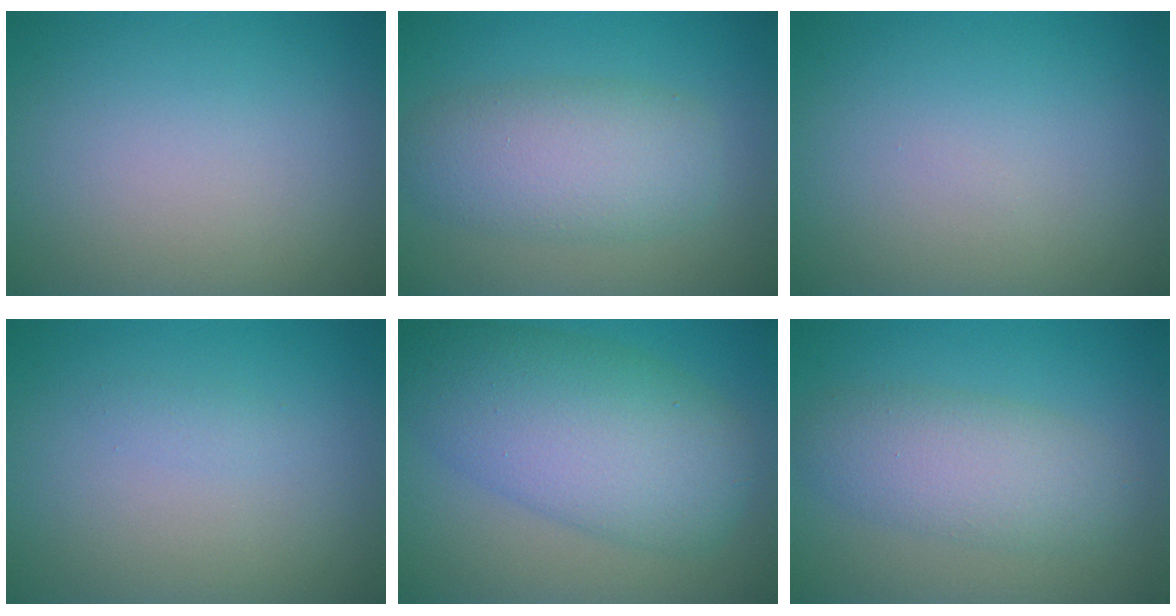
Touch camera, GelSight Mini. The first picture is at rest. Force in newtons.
{"total": 5.7, "press": 5.7, "slide": 0.1}
{"total": 0.0}
{"total": 0.6, "press": 0.6, "slide": 0.0}
{"total": 9.4, "press": 9.3, "slide": 0.3}
{"total": 4.6, "press": 4.6, "slide": 0.1}